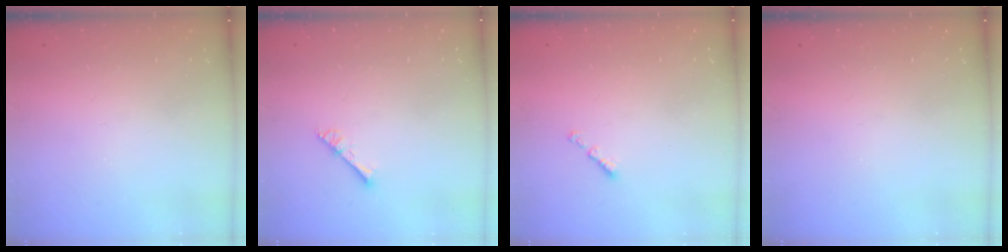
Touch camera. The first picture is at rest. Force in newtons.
{"total": 3.2, "press": 3.2, "slide": 0.4}
{"total": 0.8, "press": 0.7, "slide": 0.4}
{"total": 0.0}